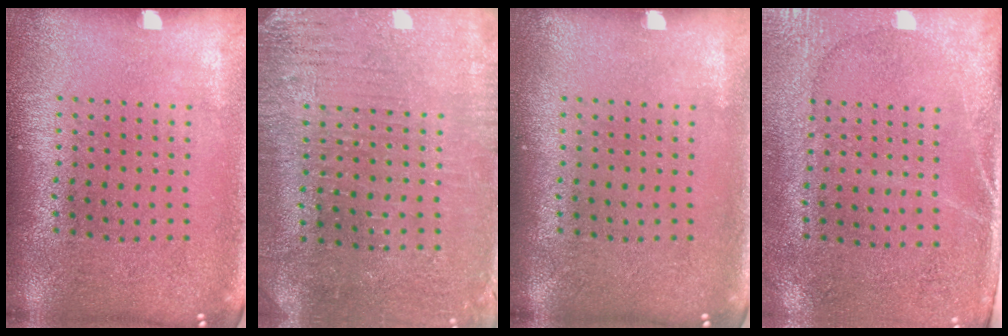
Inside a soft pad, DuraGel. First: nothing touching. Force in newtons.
{"total": 3.0, "press": 2.8, "slide": 0.8}
{"total": 0.0}
{"total": 2.7, "press": 2.3, "slide": 1.5}